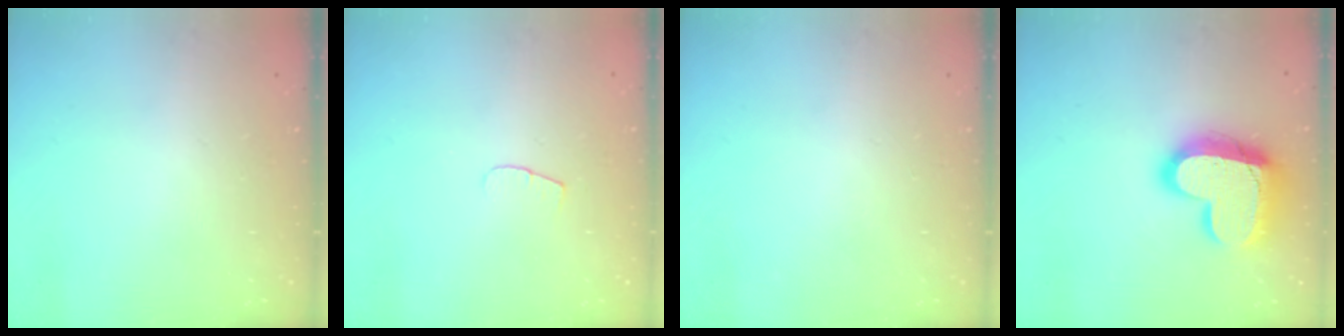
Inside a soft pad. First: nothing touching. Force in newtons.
{"total": 3.7, "press": 3.7, "slide": 0.4}
{"total": 0.0}
{"total": 19.3, "press": 19.2, "slide": 1.6}